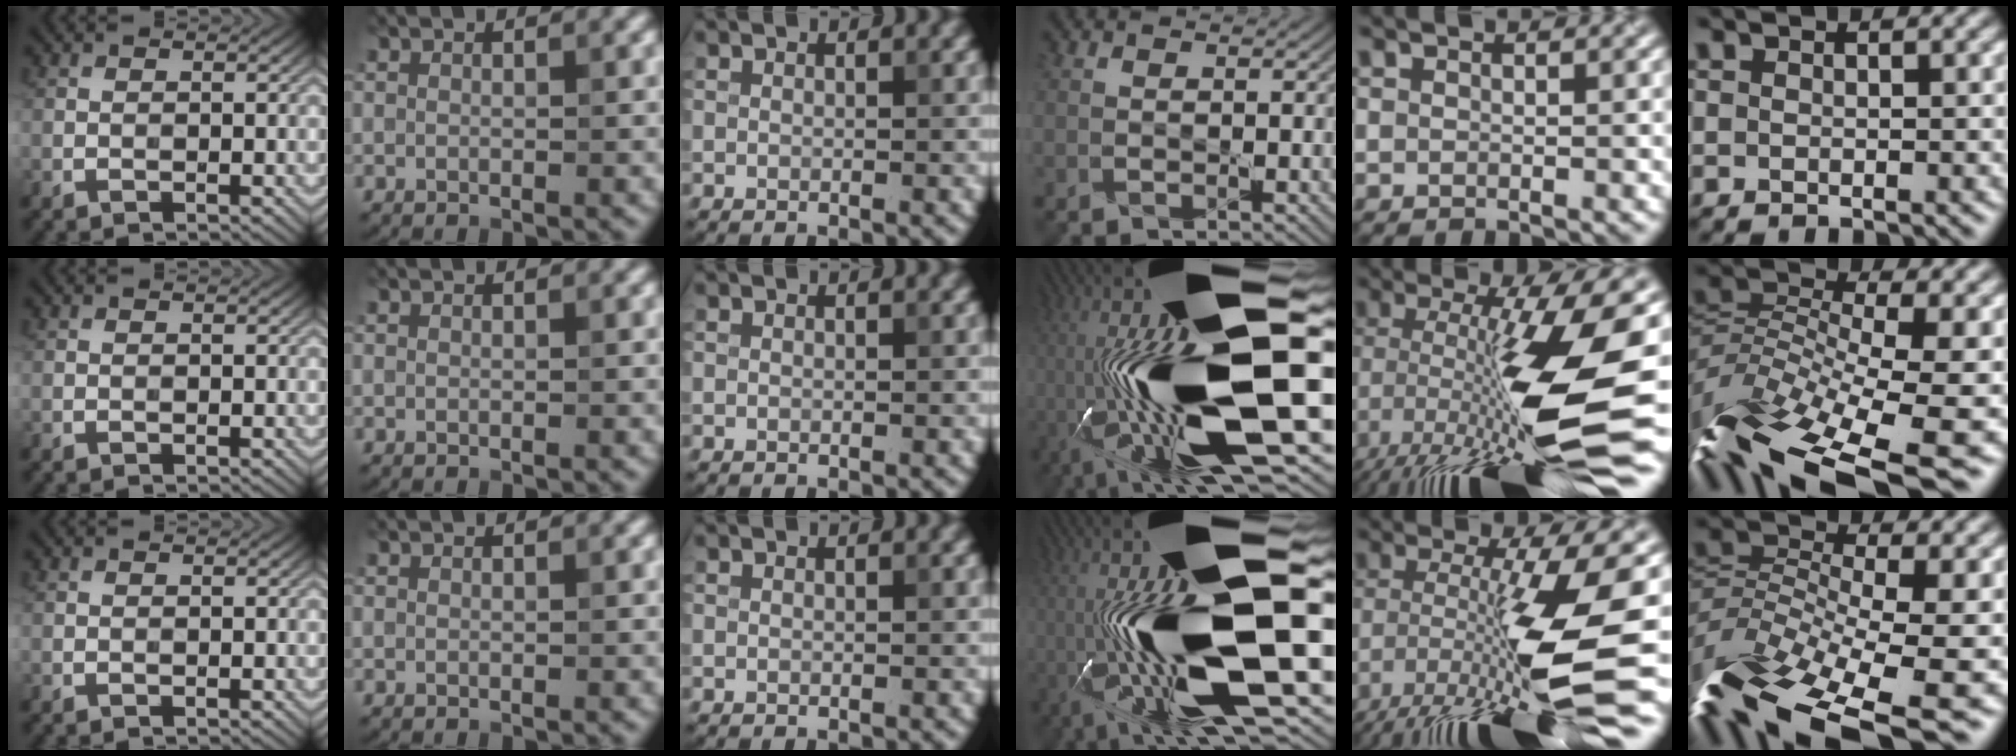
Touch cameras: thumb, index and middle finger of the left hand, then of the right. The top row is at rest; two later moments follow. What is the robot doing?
{"motion": "shake", "object": "medicine bottle"}